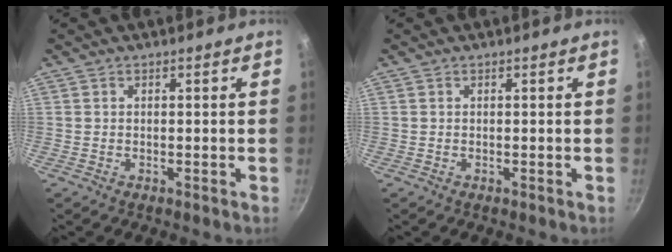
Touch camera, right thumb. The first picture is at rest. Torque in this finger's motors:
{"motor_torque": [0.00, 0.00, 0.00, 0.00, 0.00]}